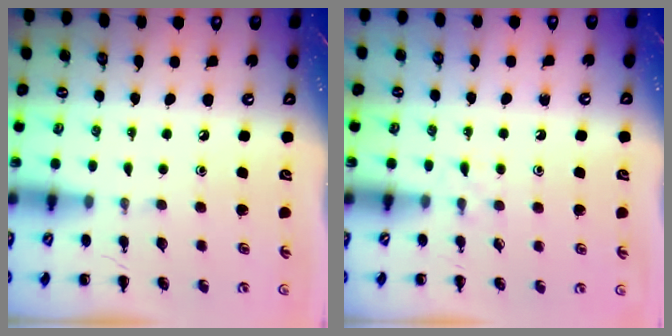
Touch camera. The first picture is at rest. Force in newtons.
{"total": 2.9, "press": 2.6, "slide": 1.3}